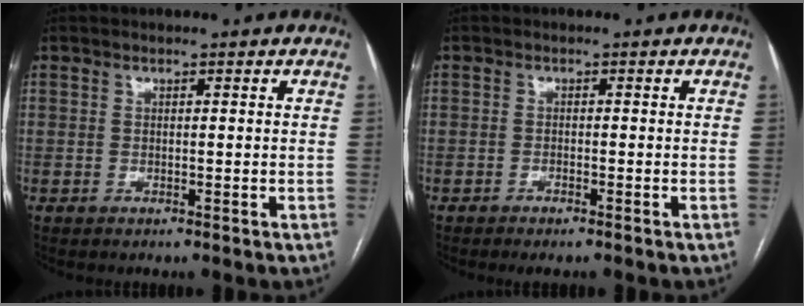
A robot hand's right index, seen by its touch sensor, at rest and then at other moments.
{"total": 1.7, "force": [-1.3, 0.2, 1.0], "torque": [-0.016, -0.002, -0.018]}